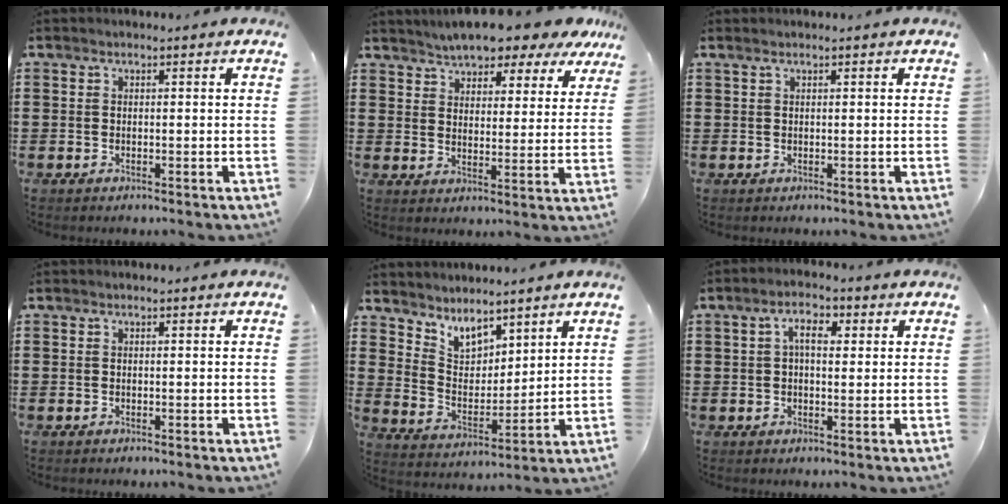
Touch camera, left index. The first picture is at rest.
{"total": 5.6, "force": [5.4, 1.0, 1.1], "torque": [-0.042, -0.029, 0.091]}
{"total": 0.5, "force": [0.4, 0.0, 0.3], "torque": [-0.007, 0.000, 0.008]}
{"total": 0.0}
{"total": 5.8, "force": [5.2, 2.4, 0.9], "torque": [-0.047, -0.026, 0.095]}
{"total": 4.3, "force": [1.0, 2.3, 3.5], "torque": [-0.068, 0.010, 0.012]}